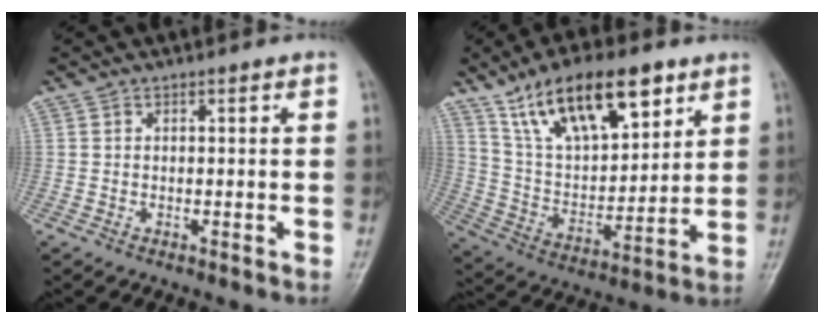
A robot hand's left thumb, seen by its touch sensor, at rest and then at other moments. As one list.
[{"total": 20.1, "force": [11.8, 8.8, 13.6], "torque": [-0.190, -0.040, 0.218]}]